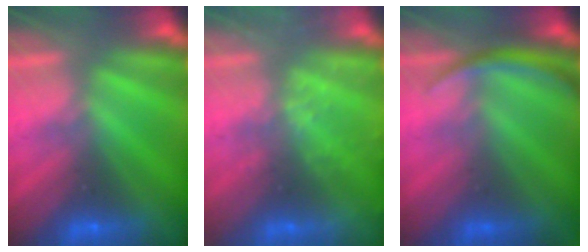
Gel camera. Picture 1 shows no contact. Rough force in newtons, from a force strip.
{"total": 2.5}
{"total": 2.9}